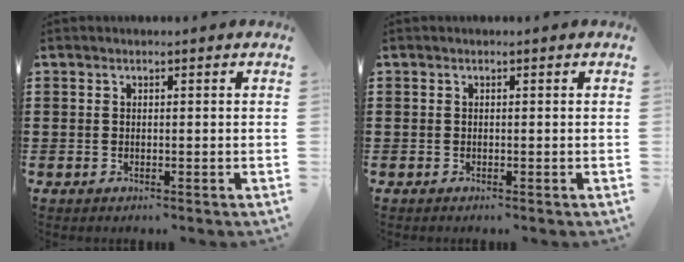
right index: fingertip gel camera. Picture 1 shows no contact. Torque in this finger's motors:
{"motor_torque": [-0.18, 0.48, 0.03, 0.01]}